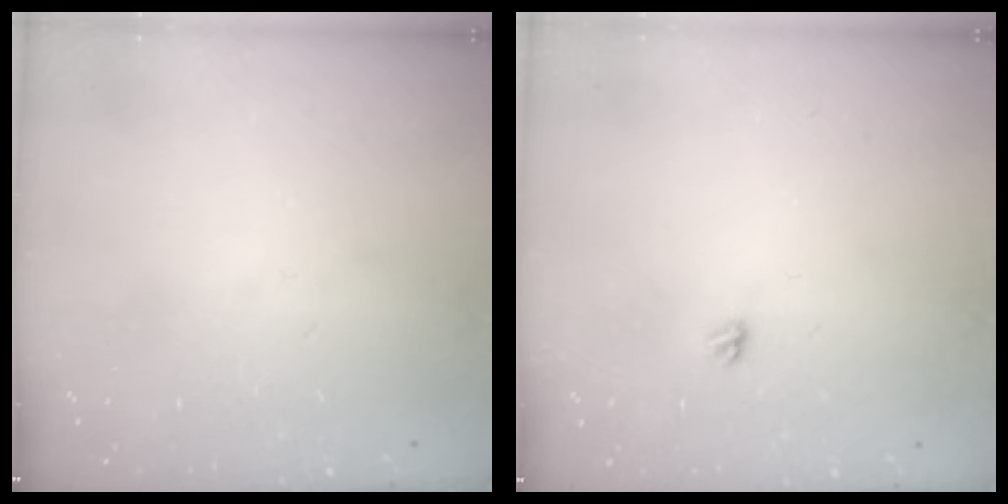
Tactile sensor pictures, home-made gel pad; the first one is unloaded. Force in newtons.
{"total": 4.2, "press": 4.2, "slide": 0.5}